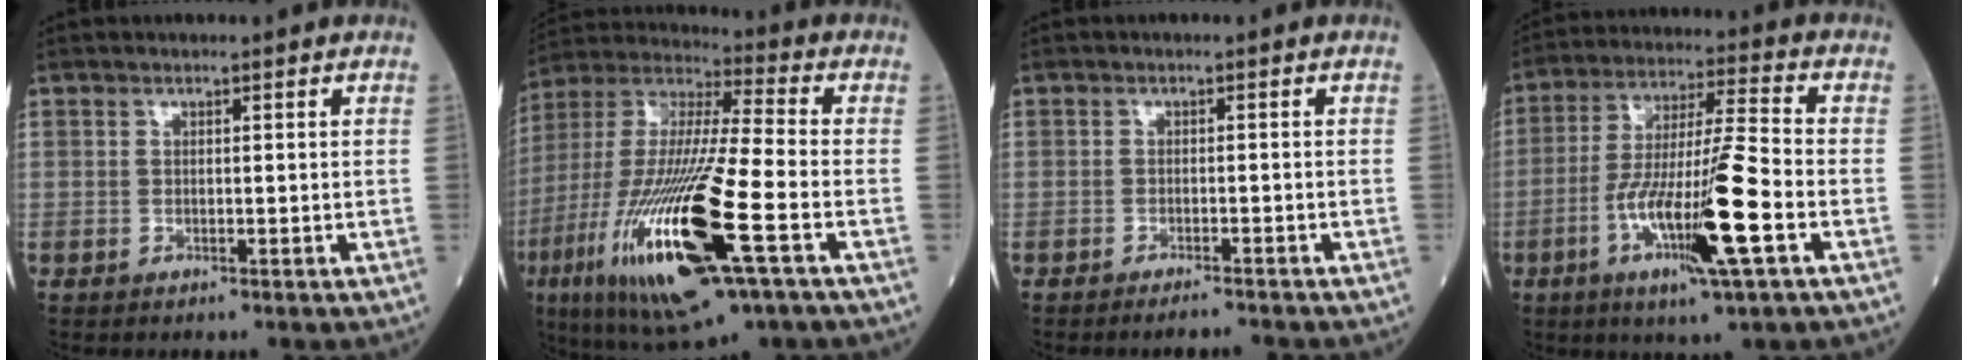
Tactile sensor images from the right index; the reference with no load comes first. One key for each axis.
{"total": 26.0, "fx": -8.9, "fy": 3.6, "fz": 24.2, "tx": -0.529, "ty": -0.051, "tz": -0.160}
{"total": 2.7, "fx": -2.5, "fy": -0.1, "fz": 0.8, "tx": -0.012, "ty": -0.006, "tz": -0.035}
{"total": 15.2, "fx": -5.4, "fy": 0.4, "fz": 14.2, "tx": -0.270, "ty": -0.013, "tz": -0.097}